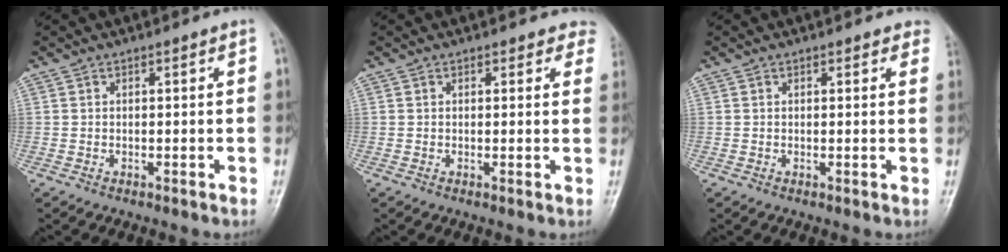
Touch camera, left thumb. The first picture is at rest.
{"total": 4.1, "force": [3.5, 2.0, 0.7], "torque": [0.033, -0.012, 0.018]}
{"total": 2.9, "force": [2.3, 1.3, 1.0], "torque": [0.017, -0.004, 0.012]}